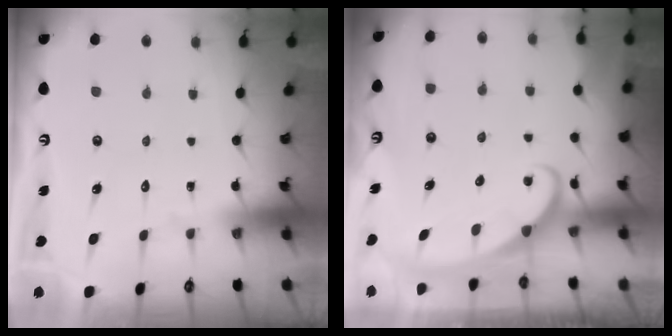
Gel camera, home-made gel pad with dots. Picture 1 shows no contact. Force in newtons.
{"total": 2.5, "press": 2.5, "slide": 0.4}